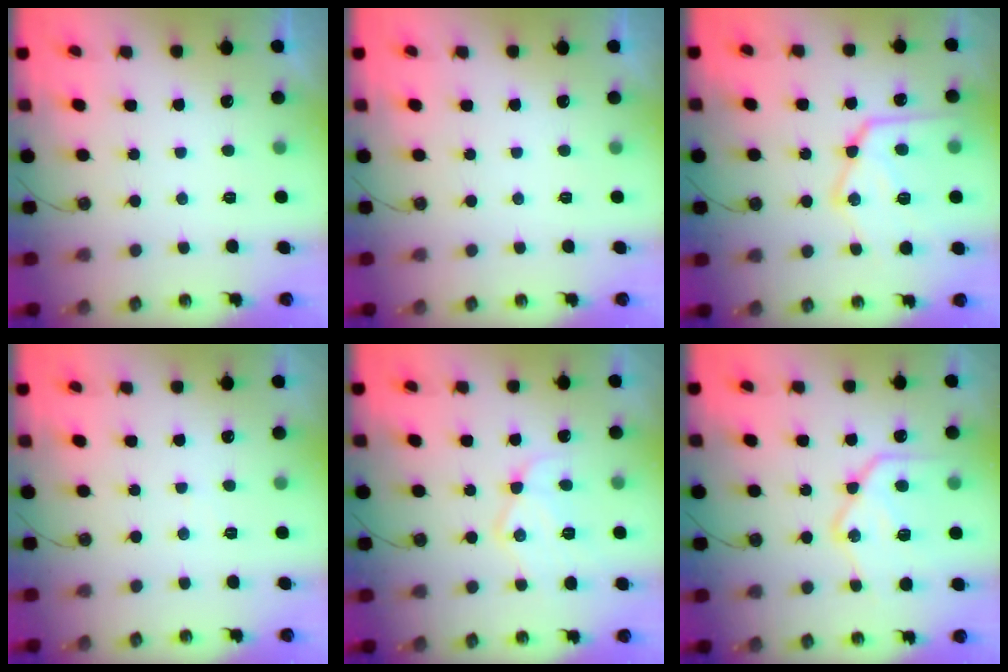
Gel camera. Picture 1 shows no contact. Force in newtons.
{"total": 0.0}
{"total": 19.2, "press": 19.1, "slide": 1.7}
{"total": 1.9, "press": 1.9, "slide": 0.4}
{"total": 12.8, "press": 12.8, "slide": 1.0}
{"total": 19.4, "press": 19.4, "slide": 1.9}